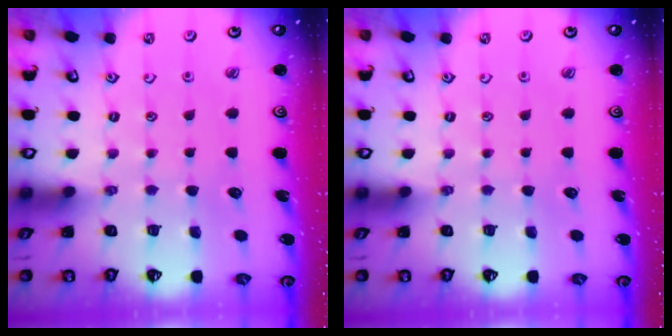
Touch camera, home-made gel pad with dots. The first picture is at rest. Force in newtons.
{"total": 0.0}